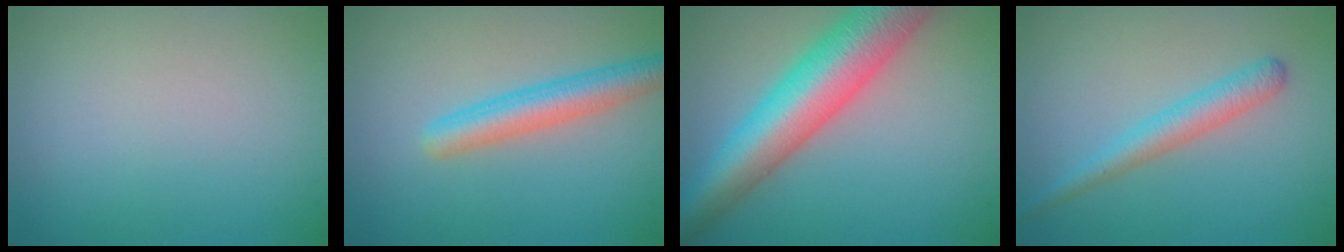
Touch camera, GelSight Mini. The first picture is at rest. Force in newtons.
{"total": 3.8, "press": 3.8, "slide": 0.1}
{"total": 10.8, "press": 10.8, "slide": 0.3}
{"total": 2.7, "press": 2.7, "slide": 0.0}